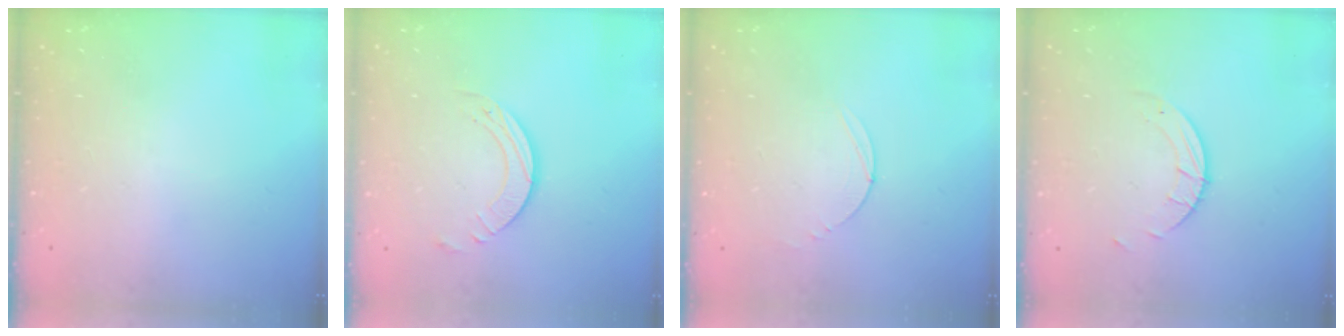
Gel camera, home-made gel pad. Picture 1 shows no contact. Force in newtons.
{"total": 3.7, "press": 3.7, "slide": 0.3}
{"total": 2.8, "press": 2.8, "slide": 0.3}
{"total": 1.9, "press": 1.9, "slide": 0.1}